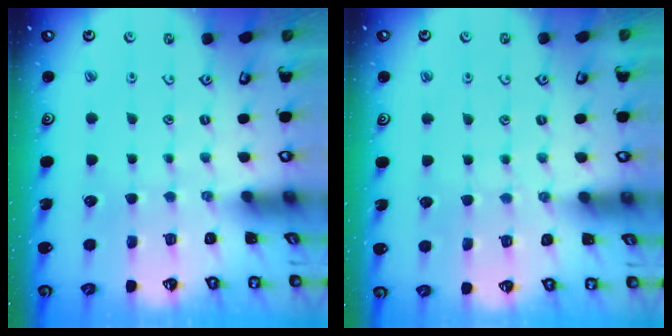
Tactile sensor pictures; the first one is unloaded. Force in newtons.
{"total": 2.9, "press": 2.9, "slide": 0.5}